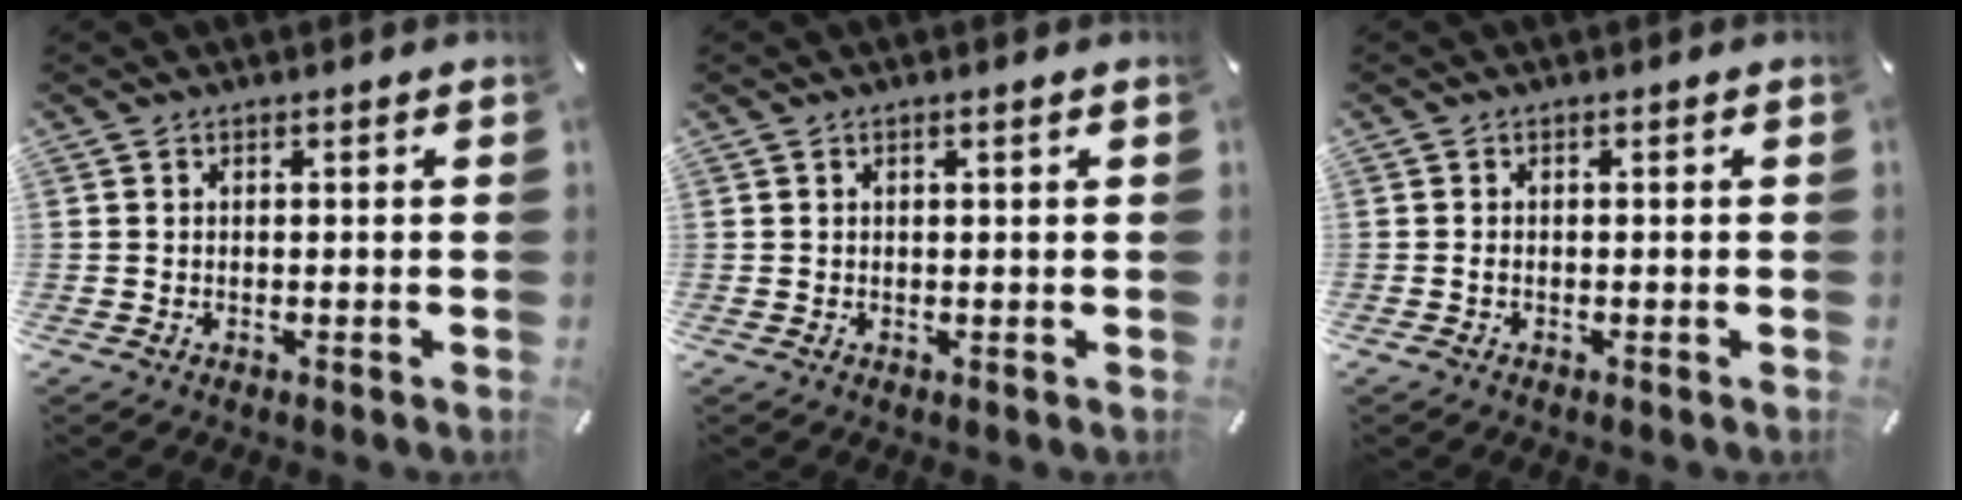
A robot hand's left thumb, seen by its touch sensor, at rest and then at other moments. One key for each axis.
{"total": 0.7, "fx": 0.3, "fy": 0.1, "fz": 0.7, "tx": -0.012, "ty": 0.000, "tz": 0.005}
{"total": 0.7, "fx": -0.5, "fy": 0.3, "fz": 0.3, "tx": -0.006, "ty": -0.002, "tz": -0.009}